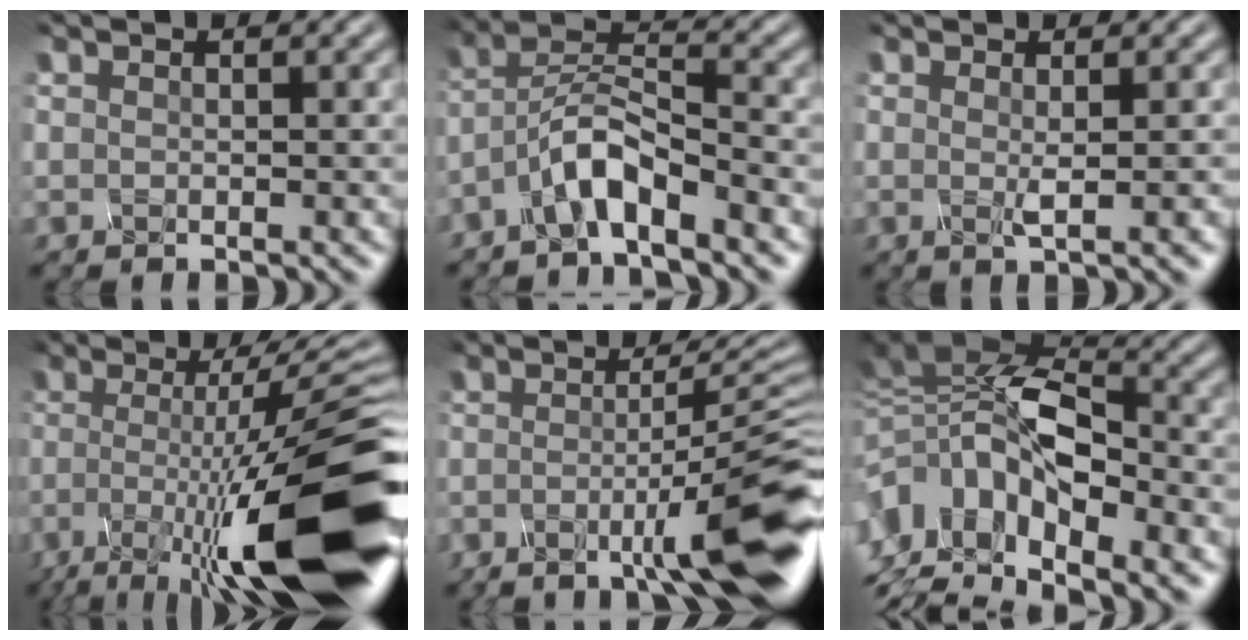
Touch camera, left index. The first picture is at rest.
{"total": 4.6, "force": [-4.1, 0.0, 2.2], "torque": [-0.058, 0.015, -0.063]}
{"total": 1.1, "force": [-0.5, -0.4, 0.8], "torque": [-0.036, -0.002, 0.009]}
{"total": 15.7, "force": [-6.3, 3.0, 14.1], "torque": [-0.205, 0.008, -0.089]}
{"total": 9.4, "force": [-4.2, 0.8, 8.3], "torque": [-0.116, 0.006, -0.057]}
{"total": 12.4, "force": [-4.9, 6.7, 9.2], "torque": [-0.209, -0.003, -0.059]}